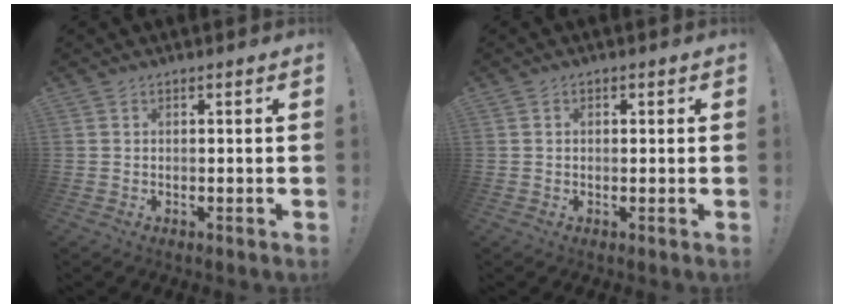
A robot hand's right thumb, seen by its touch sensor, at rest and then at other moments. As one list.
[{"total": 1.0, "force": [0.0, 0.8, 0.6], "torque": [-0.004, 0.001, -0.003]}]